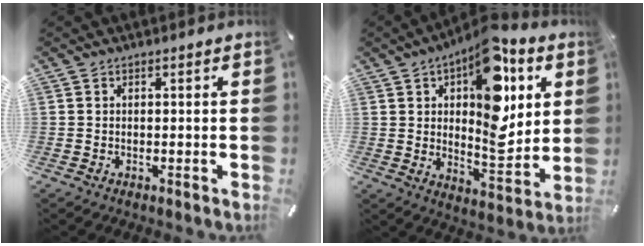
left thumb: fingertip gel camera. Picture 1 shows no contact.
{"total": 18.2, "force": [6.6, 9.3, 14.1], "torque": [-0.183, -0.038, 0.111]}